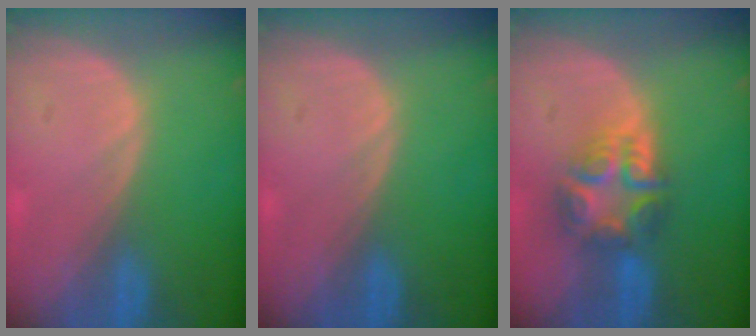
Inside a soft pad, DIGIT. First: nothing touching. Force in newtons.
{"total": 0.0}
{"total": 8.0, "press": 6.8, "slide": 4.1}